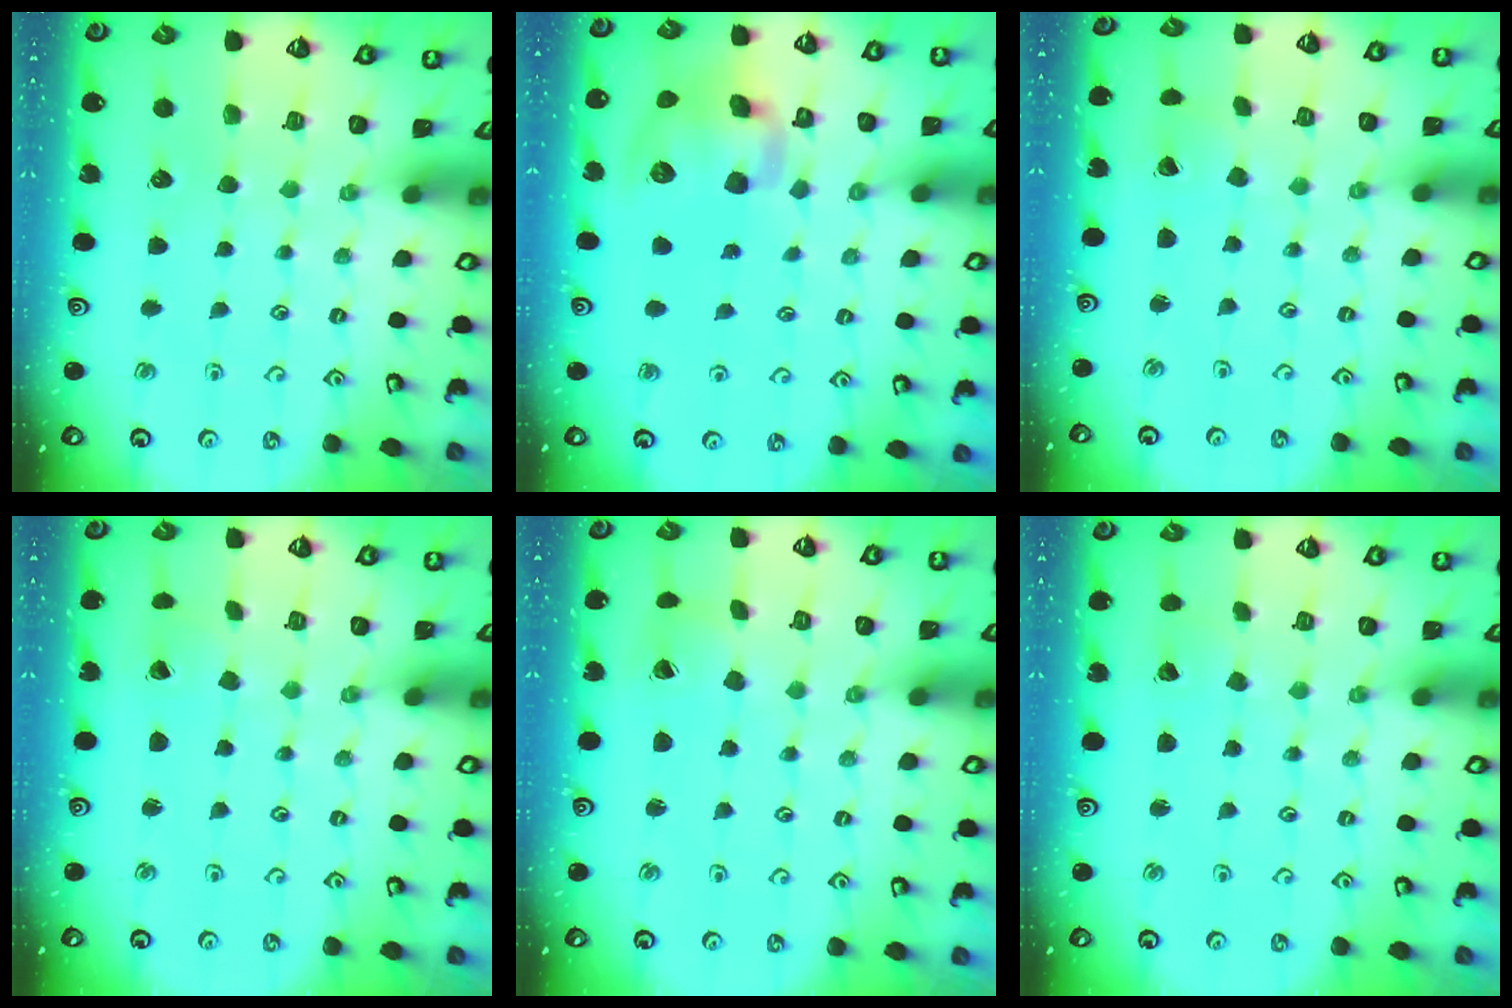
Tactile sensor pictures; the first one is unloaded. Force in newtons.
{"total": 12.2, "press": 12.0, "slide": 2.1}
{"total": 1.1, "press": 1.1, "slide": 0.1}
{"total": 1.2, "press": 1.2, "slide": 0.0}
{"total": 2.7, "press": 2.7, "slide": 0.4}
{"total": 1.6, "press": 1.6, "slide": 0.0}